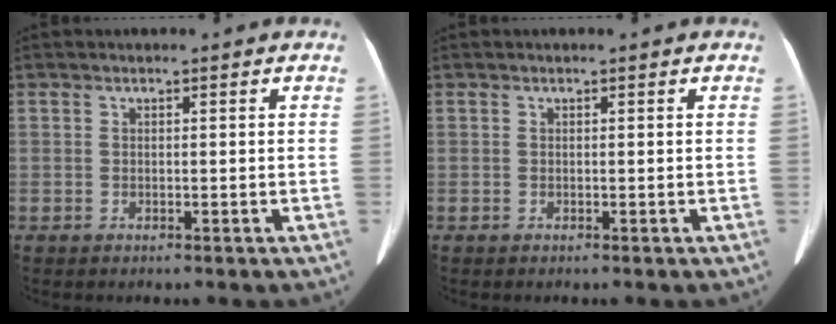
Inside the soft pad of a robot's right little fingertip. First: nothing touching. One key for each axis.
{"total": 0.0}